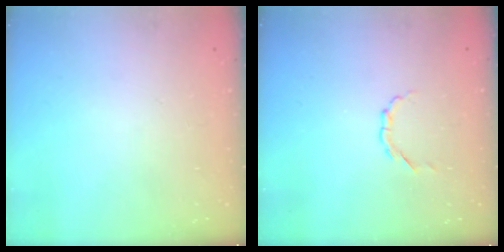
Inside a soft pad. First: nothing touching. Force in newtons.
{"total": 2.9, "press": 2.7, "slide": 1.1}